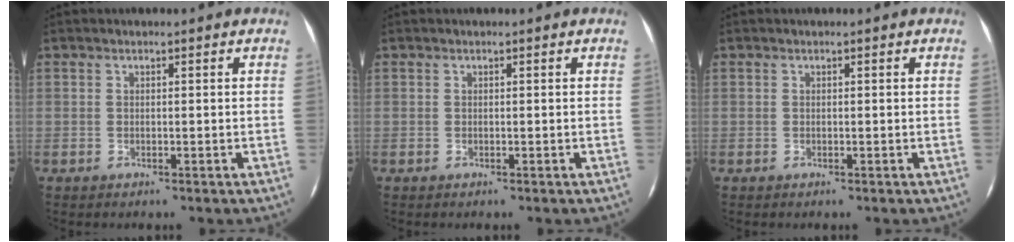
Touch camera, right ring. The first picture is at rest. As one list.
[{"total": 0.0}, {"total": 0.0}]